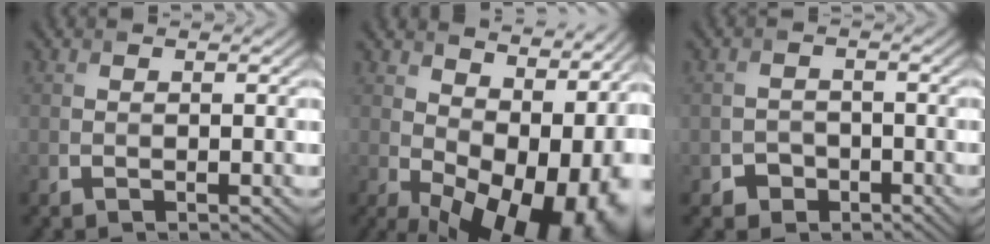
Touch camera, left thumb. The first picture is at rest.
{"total": 16.1, "force": [0.5, 9.9, 12.7], "torque": [-0.129, -0.013, 0.046]}
{"total": 1.9, "force": [-1.4, 1.3, -0.3], "torque": [0.012, 0.000, -0.029]}